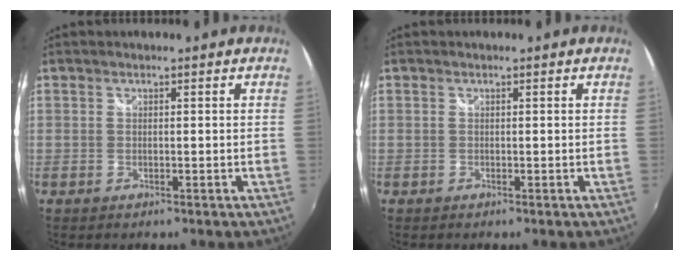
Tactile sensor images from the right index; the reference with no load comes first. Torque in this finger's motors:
{"motor_torque": [-0.38, 0.26, 0.01, 0.00]}